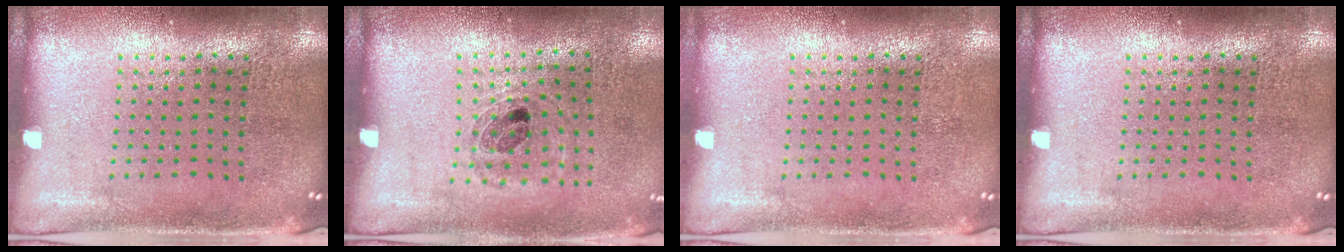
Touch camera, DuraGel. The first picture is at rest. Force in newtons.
{"total": 0.9, "press": 0.9, "slide": 0.3}
{"total": 0.0}
{"total": 0.0}